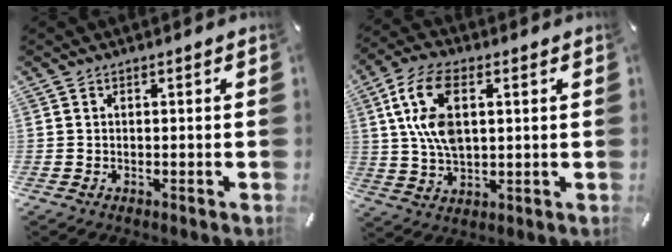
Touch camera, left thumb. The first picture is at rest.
{"total": 11.9, "force": [3.2, 6.5, 9.4], "torque": [-0.222, -0.001, 0.053]}